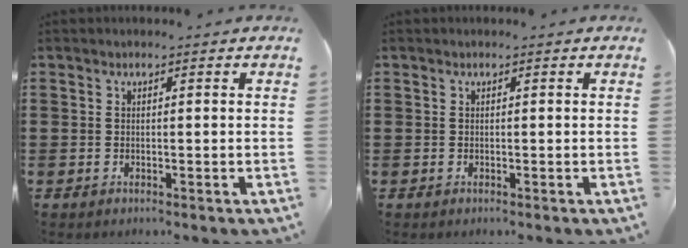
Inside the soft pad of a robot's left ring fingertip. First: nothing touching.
{"total": 0.0}